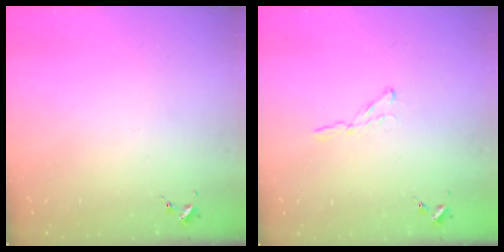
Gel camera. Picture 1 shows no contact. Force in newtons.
{"total": 2.4, "press": 2.4, "slide": 0.2}